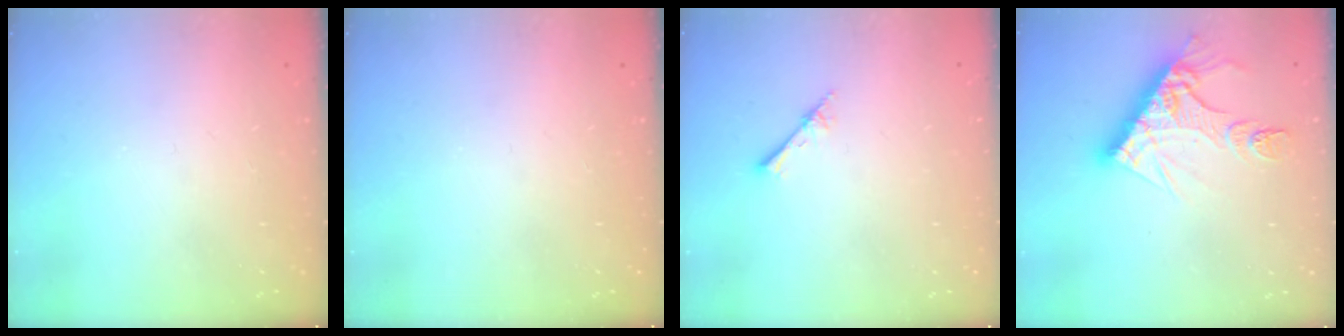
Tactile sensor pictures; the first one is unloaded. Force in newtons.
{"total": 0.0}
{"total": 2.6, "press": 2.6, "slide": 0.3}
{"total": 13.5, "press": 13.4, "slide": 1.2}